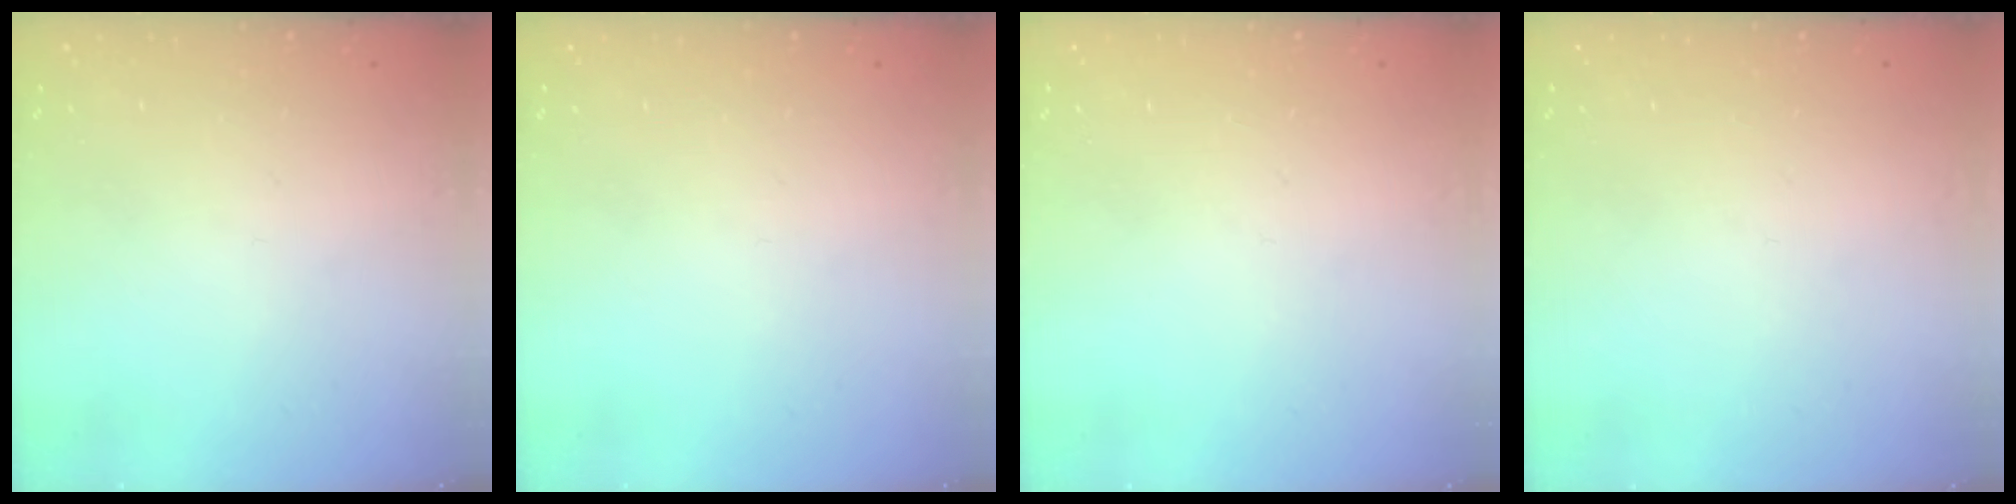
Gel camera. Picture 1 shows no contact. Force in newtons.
{"total": 0.0}
{"total": 0.0}
{"total": 0.0}